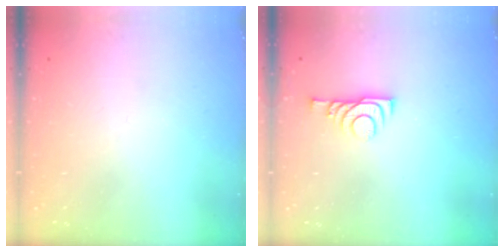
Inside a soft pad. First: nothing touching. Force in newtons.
{"total": 6.7, "press": 6.7, "slide": 0.7}